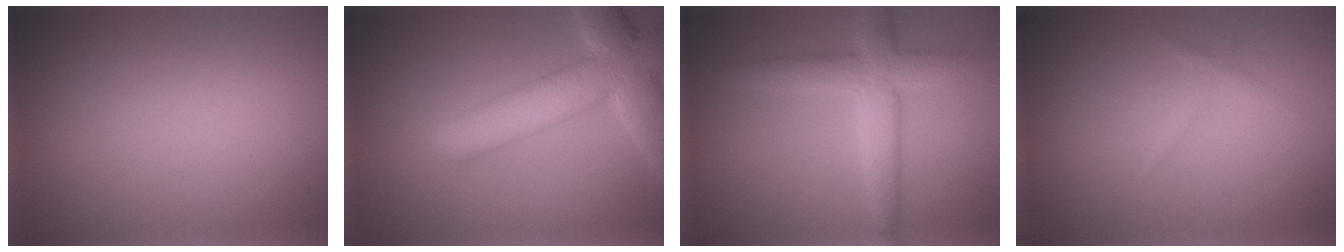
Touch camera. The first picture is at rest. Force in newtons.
{"total": 8.2, "press": 8.1, "slide": 0.8}
{"total": 4.9, "press": 4.9, "slide": 0.4}
{"total": 0.7, "press": 0.7, "slide": 0.0}